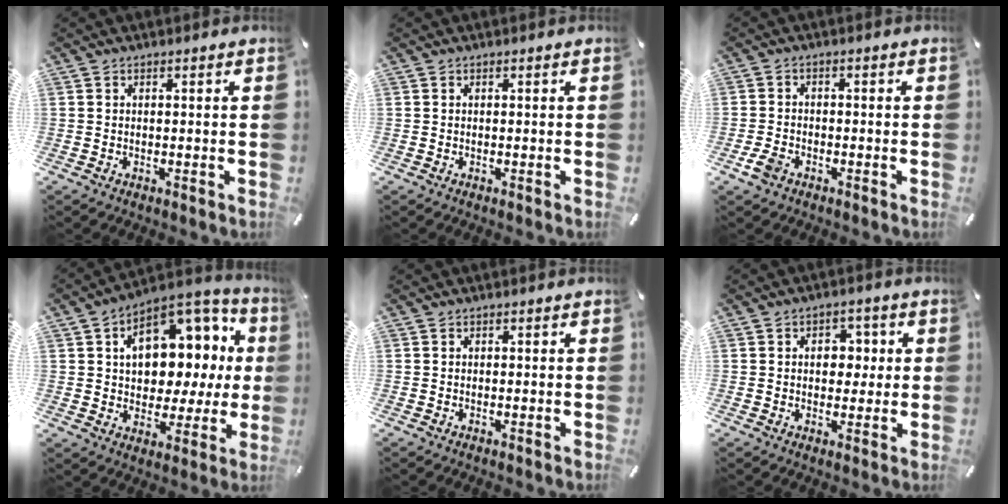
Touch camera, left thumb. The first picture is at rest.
{"total": 0.0}
{"total": 3.6, "force": [-1.9, 2.3, 1.9], "torque": [-0.044, 0.004, -0.037]}
{"total": 13.9, "force": [4.2, 10.4, 8.3], "torque": [-0.109, -0.035, 0.080]}
{"total": 0.0}
{"total": 5.7, "force": [0.5, 4.4, 3.5], "torque": [-0.035, -0.003, -0.002]}